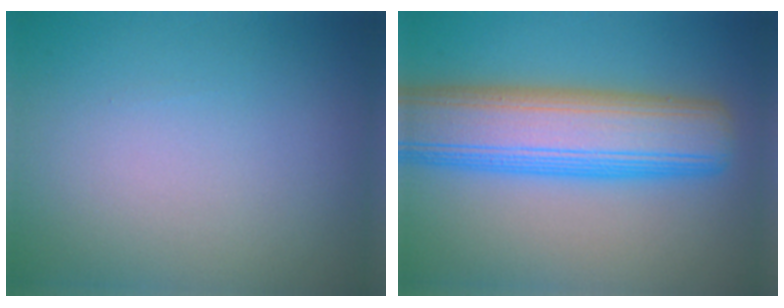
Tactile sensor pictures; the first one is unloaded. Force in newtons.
{"total": 10.0, "press": 10.0, "slide": 0.3}